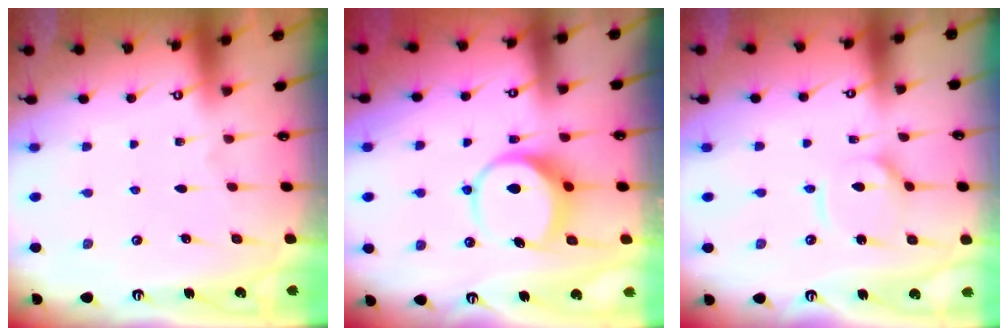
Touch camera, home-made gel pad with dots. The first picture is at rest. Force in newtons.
{"total": 8.3, "press": 8.2, "slide": 1.0}
{"total": 7.2, "press": 7.2, "slide": 0.8}